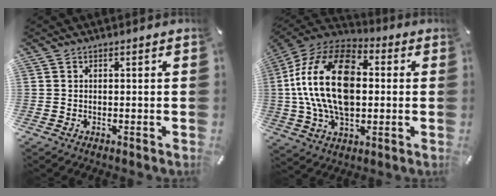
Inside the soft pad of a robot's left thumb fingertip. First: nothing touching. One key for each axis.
{"total": 23.4, "fx": 1.2, "fy": 15.3, "fz": 17.7, "tx": -0.373, "ty": 0.009, "tz": 0.013}